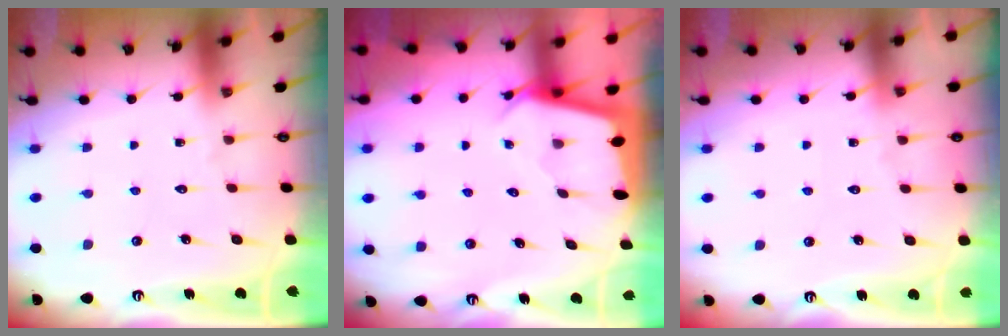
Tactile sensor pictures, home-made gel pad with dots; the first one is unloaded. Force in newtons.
{"total": 2.4, "press": 2.4, "slide": 0.2}
{"total": 5.3, "press": 5.2, "slide": 0.8}